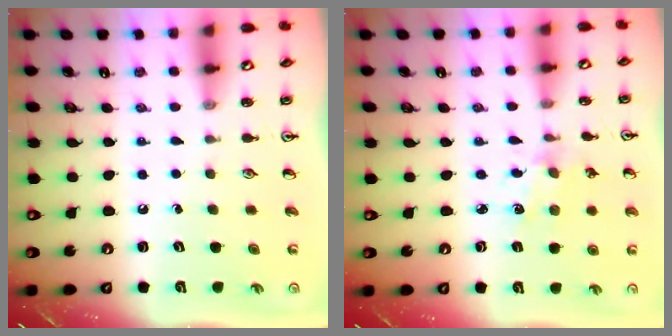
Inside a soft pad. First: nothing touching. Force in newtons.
{"total": 2.5, "press": 2.5, "slide": 0.4}